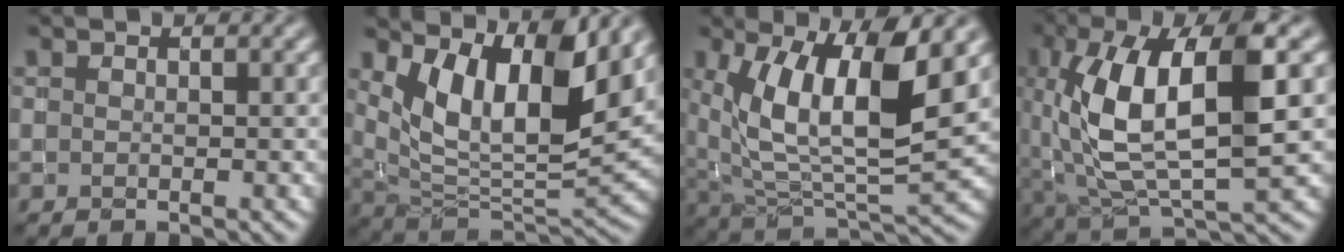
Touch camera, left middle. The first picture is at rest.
{"total": 10.3, "force": [5.1, 3.5, 8.3], "torque": [-0.144, -0.013, 0.098]}
{"total": 11.0, "force": [4.4, 3.6, 9.3], "torque": [-0.155, -0.007, 0.081]}
{"total": 11.4, "force": [1.6, 4.6, 10.3], "torque": [-0.196, 0.005, 0.029]}